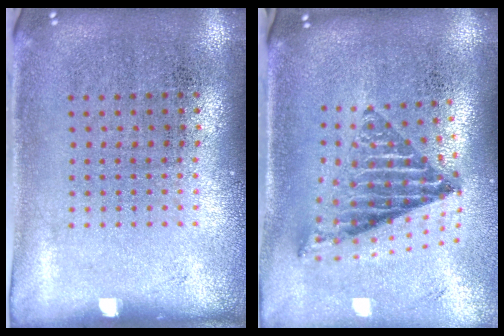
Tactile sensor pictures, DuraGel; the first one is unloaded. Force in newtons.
{"total": 1.6, "press": 1.3, "slide": 1.0}